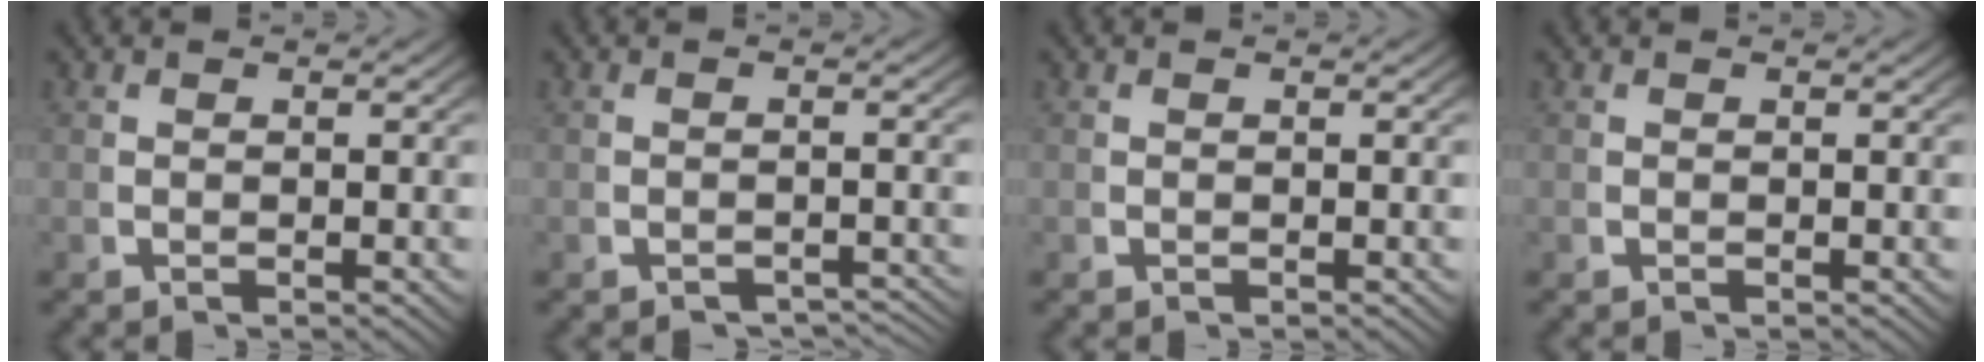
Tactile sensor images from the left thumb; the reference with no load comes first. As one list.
[{"total": 3.1, "force": [-2.9, 0.7, 0.8], "torque": [-0.004, -0.005, -0.041]}, {"total": 0.0}, {"total": 0.0}]